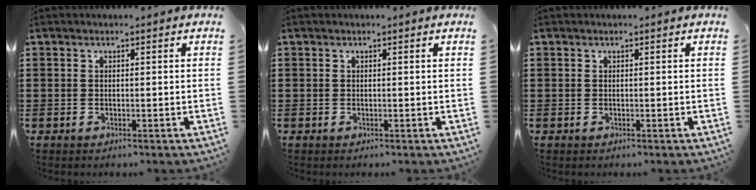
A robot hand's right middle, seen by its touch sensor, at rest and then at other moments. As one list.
[{"total": 0.0}, {"total": 0.0}]